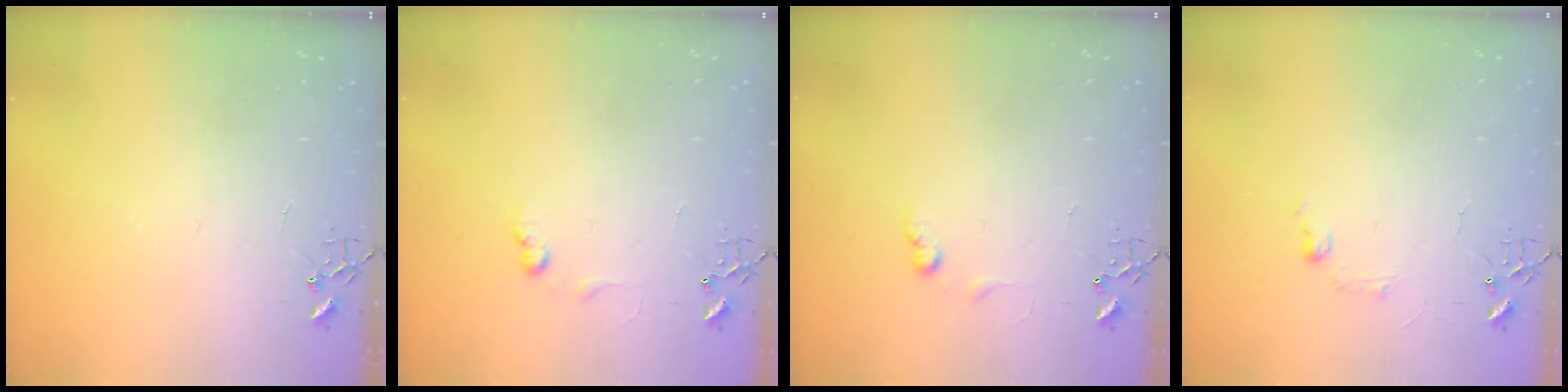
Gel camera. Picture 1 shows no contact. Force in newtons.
{"total": 6.0, "press": 6.0, "slide": 0.8}
{"total": 6.0, "press": 6.0, "slide": 0.8}
{"total": 6.4, "press": 6.3, "slide": 0.9}